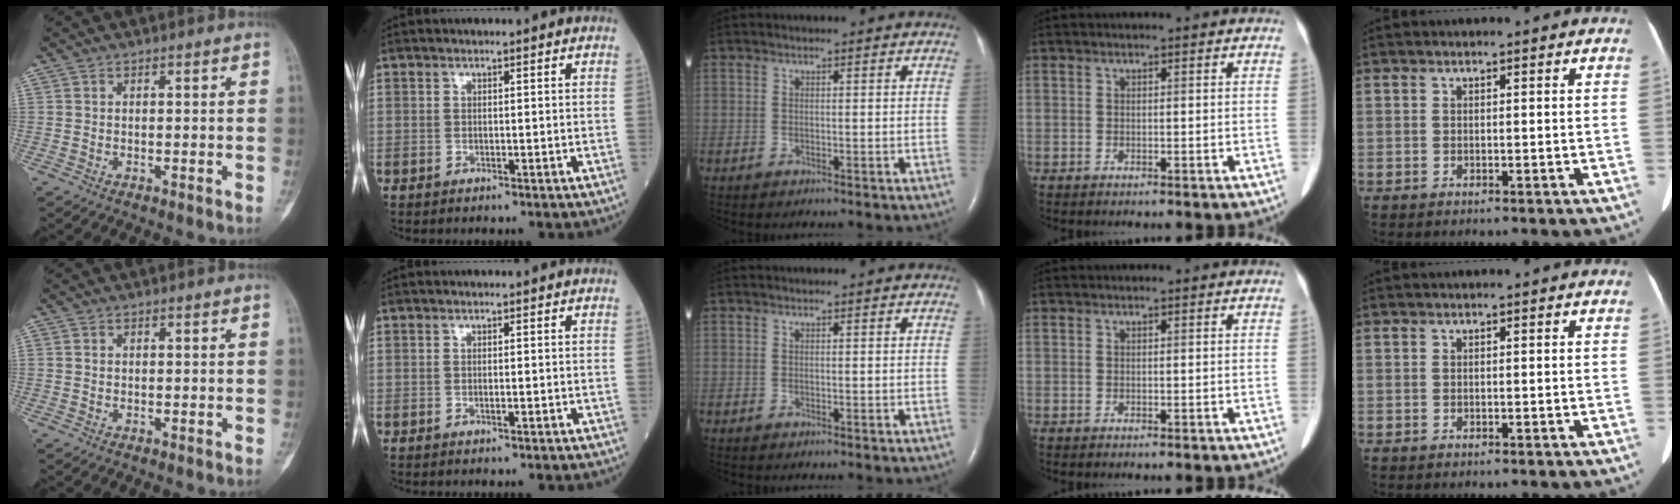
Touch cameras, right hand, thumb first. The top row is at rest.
{"thumb": {"total": 0.8, "force": [0.2, 0.7, 0.4], "torque": [-0.006, 0.002, 0.003]}, "index": {"total": 0.8, "force": [-0.2, 0.2, 0.7], "torque": [-0.015, -0.001, -0.002]}}